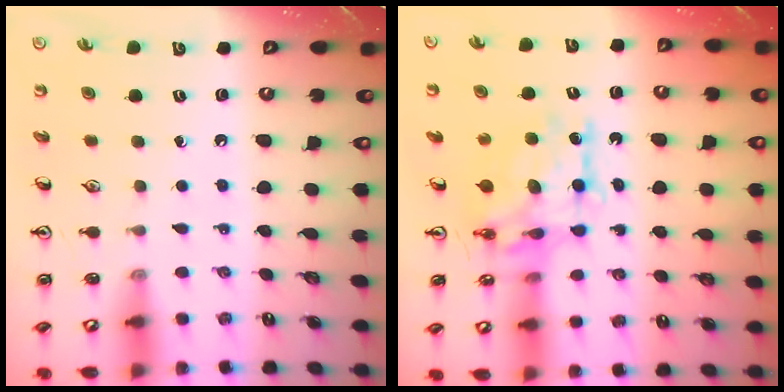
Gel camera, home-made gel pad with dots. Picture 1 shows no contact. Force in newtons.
{"total": 9.2, "press": 9.2, "slide": 0.9}